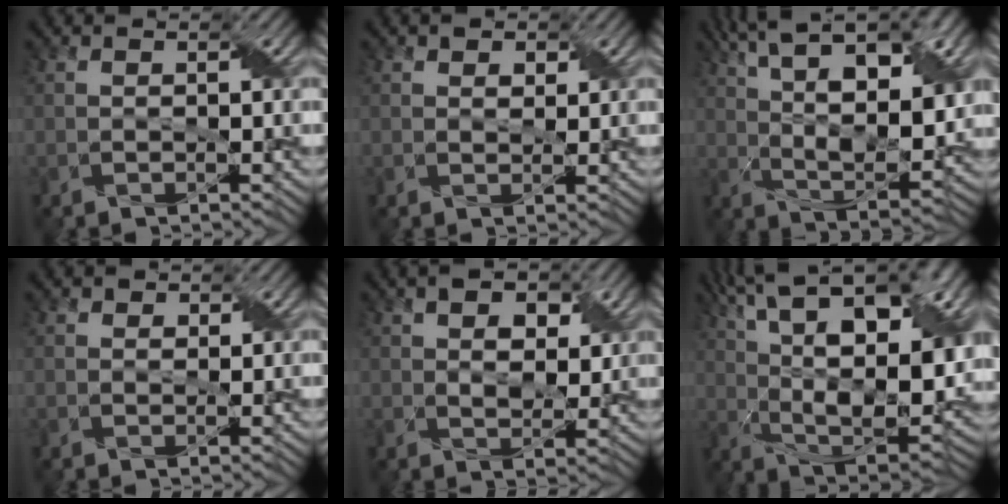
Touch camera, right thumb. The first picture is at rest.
{"total": 1.5, "force": [1.0, 0.9, 0.5], "torque": [-0.017, -0.004, 0.018]}
{"total": 15.9, "force": [7.4, 6.1, 12.7], "torque": [-0.222, 0.021, 0.118]}
{"total": 1.0, "force": [0.6, 0.8, 0.0], "torque": [-0.006, -0.004, 0.008]}
{"total": 5.3, "force": [2.2, 3.2, 3.6], "torque": [-0.064, -0.008, 0.031]}
{"total": 19.5, "force": [7.5, 8.5, 15.9], "torque": [-0.273, 0.042, 0.122]}